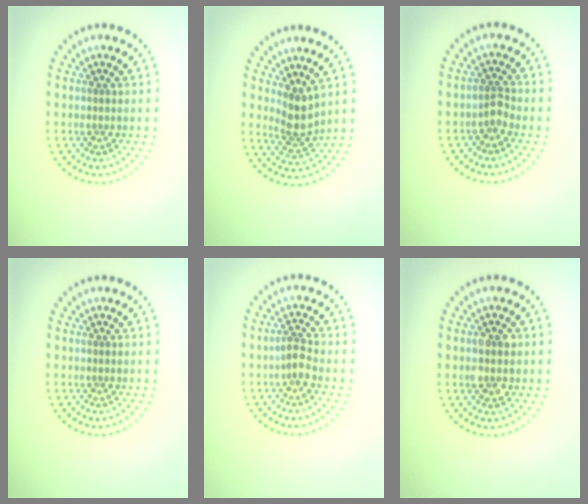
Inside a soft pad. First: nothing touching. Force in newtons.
{"total": 2.8, "press": 2.1, "slide": 1.8}
{"total": 1.4, "press": 1.2, "slide": 0.8}
{"total": 0.0}
{"total": 1.8, "press": 1.5, "slide": 1.1}
{"total": 2.9, "press": 2.9, "slide": 0.2}